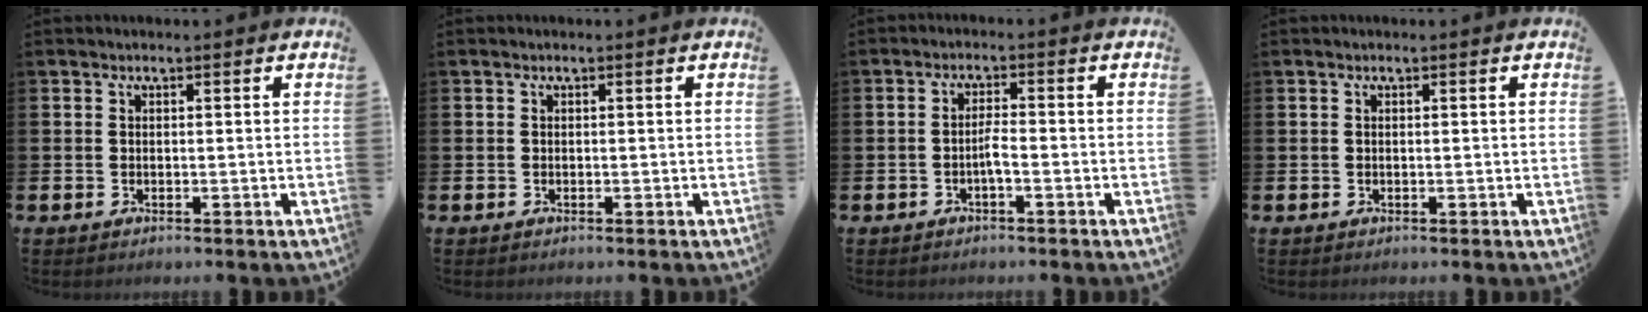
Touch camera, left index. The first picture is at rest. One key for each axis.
{"total": 0.0}
{"total": 1.8, "fx": -0.8, "fy": 0.1, "fz": 1.6, "tx": -0.032, "ty": 0.002, "tz": -0.015}
{"total": 0.0}